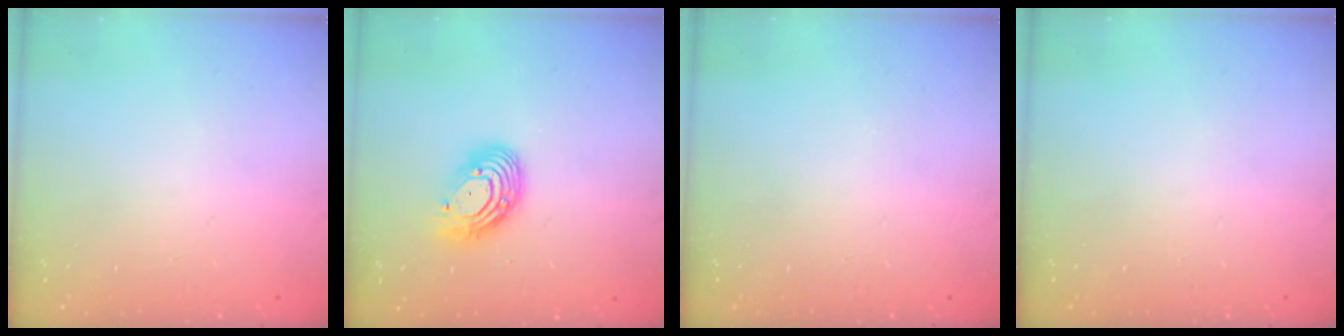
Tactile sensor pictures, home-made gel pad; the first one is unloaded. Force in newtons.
{"total": 11.1, "press": 11.1, "slide": 0.7}
{"total": 0.0}
{"total": 0.0}